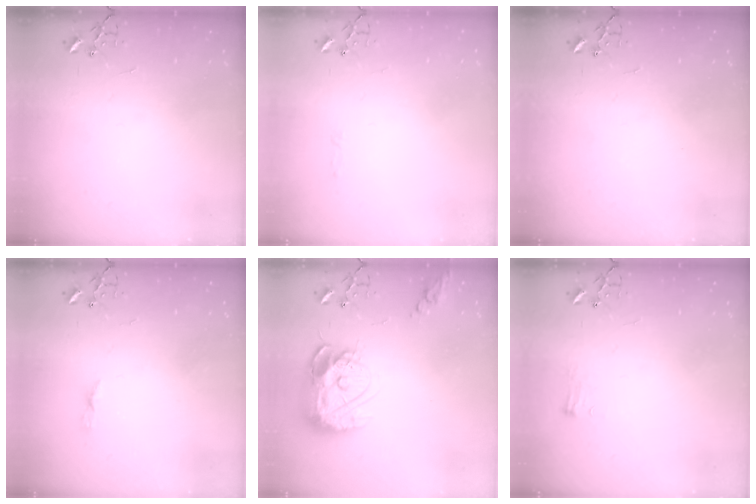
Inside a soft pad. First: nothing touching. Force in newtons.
{"total": 2.8, "press": 2.8, "slide": 0.4}
{"total": 0.0}
{"total": 3.9, "press": 3.9, "slide": 0.5}
{"total": 17.3, "press": 17.2, "slide": 1.8}
{"total": 5.5, "press": 5.5, "slide": 0.7}